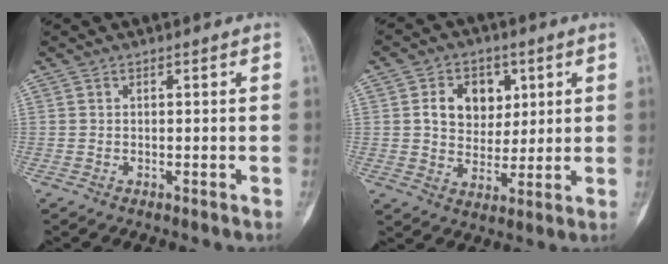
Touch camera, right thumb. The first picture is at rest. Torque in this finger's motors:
{"motor_torque": [1.01, 1.41, 0.26, -0.08, 0.15]}